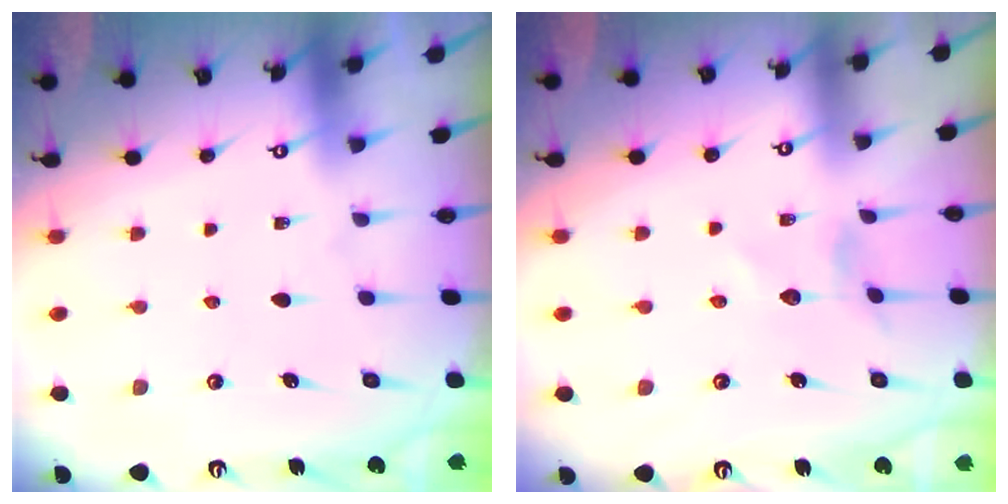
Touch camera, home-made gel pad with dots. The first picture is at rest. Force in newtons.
{"total": 1.3, "press": 1.2, "slide": 0.2}